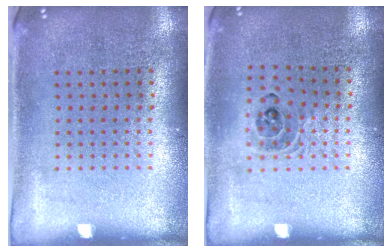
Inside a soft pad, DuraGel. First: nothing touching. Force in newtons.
{"total": 1.1, "press": 1.0, "slide": 0.4}